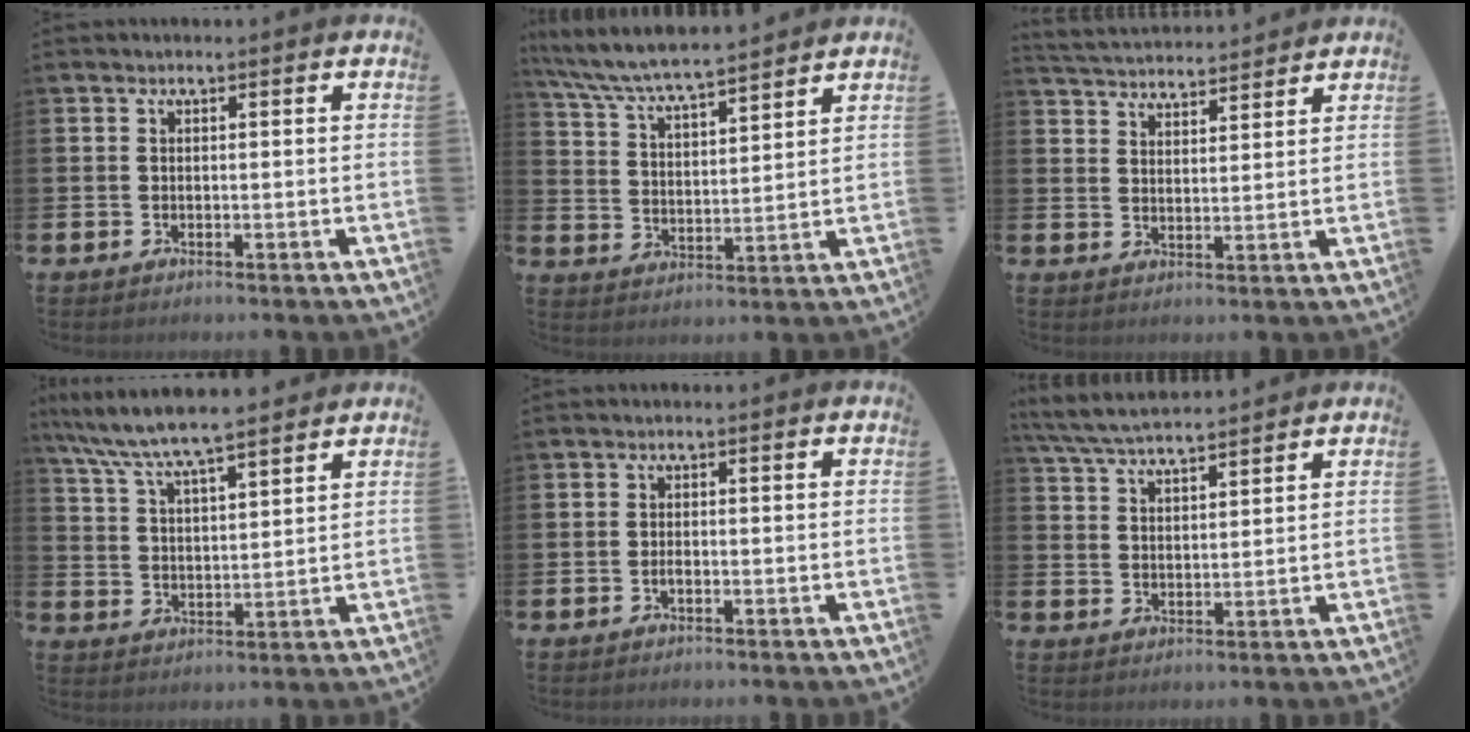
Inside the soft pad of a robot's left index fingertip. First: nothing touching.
{"total": 6.9, "force": [6.7, 0.3, 1.8], "torque": [-0.062, -0.046, 0.117]}
{"total": 4.3, "force": [4.3, 0.5, -0.1], "torque": [-0.013, -0.027, 0.077]}
{"total": 7.4, "force": [7.0, 0.5, 2.3], "torque": [-0.073, -0.037, 0.124]}
{"total": 0.8, "force": [-0.4, 0.3, 0.7], "torque": [-0.015, -0.001, -0.008]}
{"total": 5.7, "force": [5.5, 0.6, 1.3], "torque": [-0.044, -0.026, 0.099]}